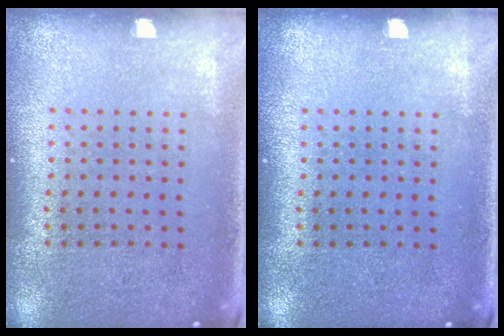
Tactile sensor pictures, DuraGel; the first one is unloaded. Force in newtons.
{"total": 0.0}